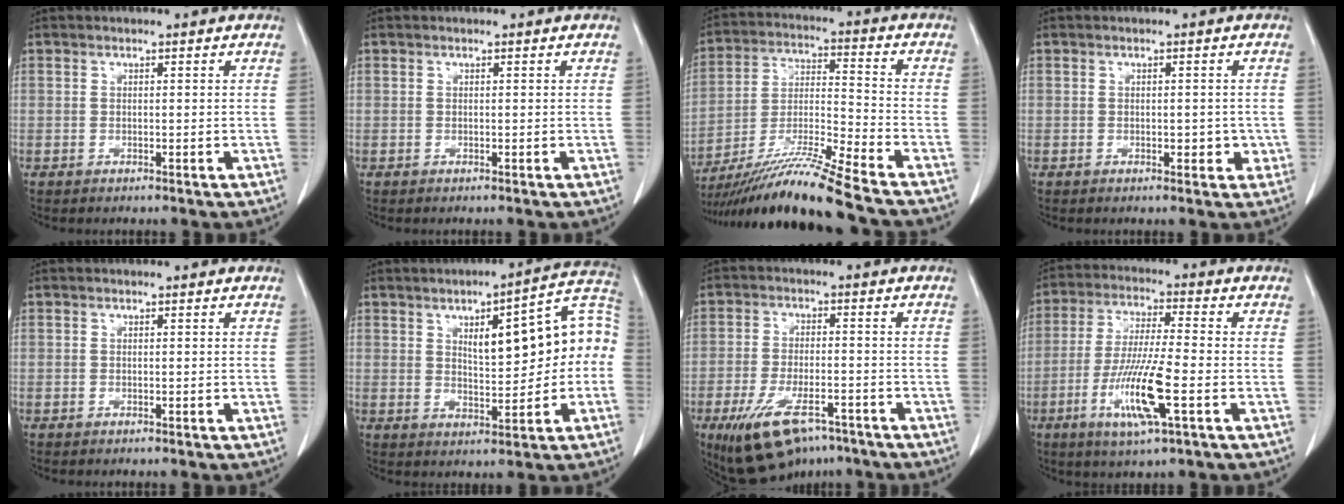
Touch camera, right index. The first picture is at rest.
{"total": 0.0}
{"total": 15.7, "force": [-13.1, -2.1, 8.4], "torque": [-0.160, -0.018, -0.236]}
{"total": 2.6, "force": [-0.5, 1.4, 2.1], "torque": [-0.022, 0.000, -0.002]}
{"total": 0.0}
{"total": 13.9, "force": [1.3, 4.3, 13.2], "torque": [-0.175, 0.044, 0.024]}
{"total": 11.9, "force": [-7.8, 4.6, 7.7], "torque": [-0.145, -0.009, -0.124]}
{"total": 11.6, "force": [-4.0, 0.6, 10.9], "torque": [-0.215, -0.018, -0.076]}